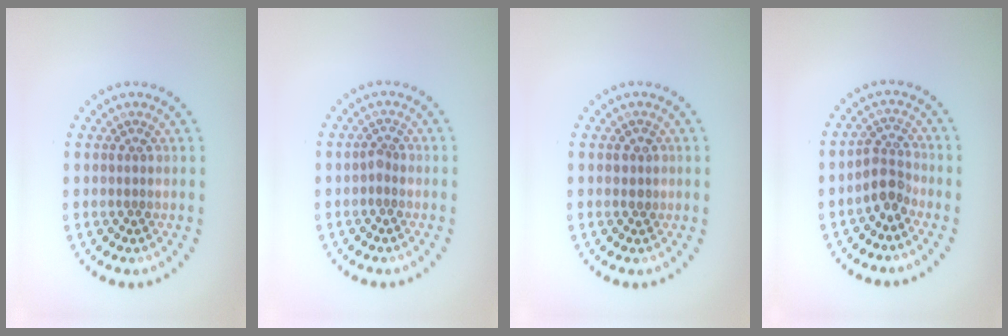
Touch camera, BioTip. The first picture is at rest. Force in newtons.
{"total": 0.8, "press": 0.5, "slide": 0.5}
{"total": 0.9, "press": 0.9, "slide": 0.3}
{"total": 2.5, "press": 1.9, "slide": 1.5}